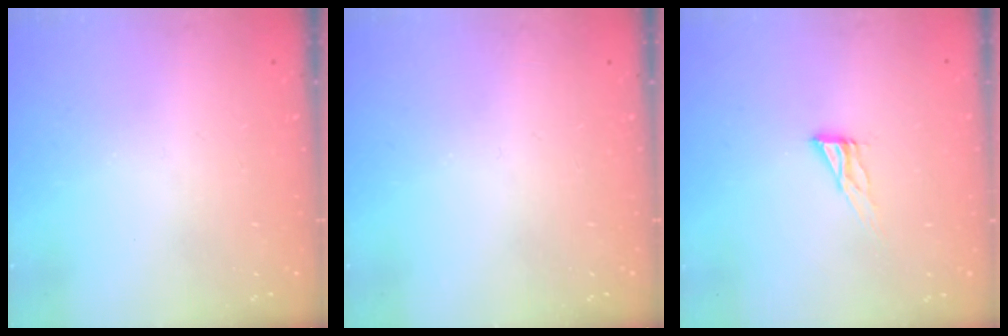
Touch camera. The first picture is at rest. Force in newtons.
{"total": 0.0}
{"total": 6.9, "press": 6.8, "slide": 0.5}